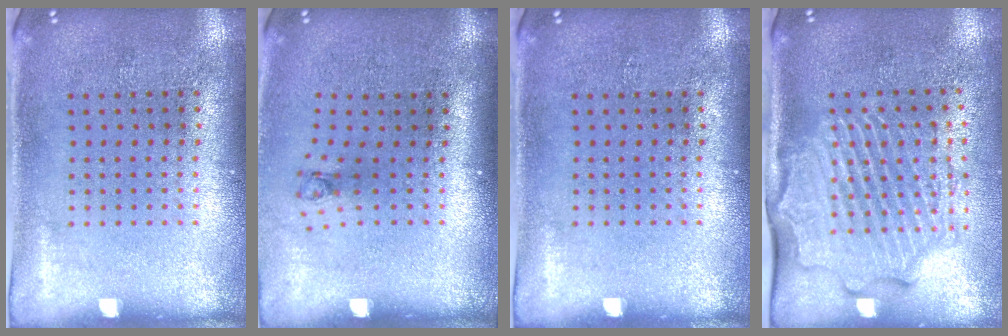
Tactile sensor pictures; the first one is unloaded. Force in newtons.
{"total": 0.8, "press": 0.3, "slide": 0.8}
{"total": 0.0}
{"total": 2.6, "press": 2.3, "slide": 1.3}